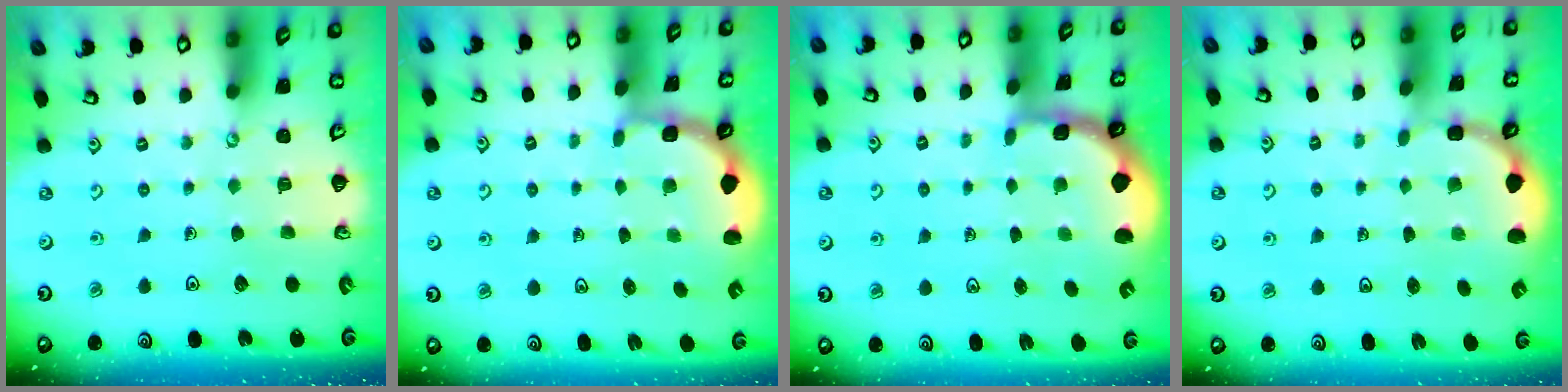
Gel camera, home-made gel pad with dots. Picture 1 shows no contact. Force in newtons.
{"total": 1.9, "press": 1.5, "slide": 1.1}
{"total": 1.8, "press": 1.8, "slide": 0.3}
{"total": 1.8, "press": 1.7, "slide": 0.7}